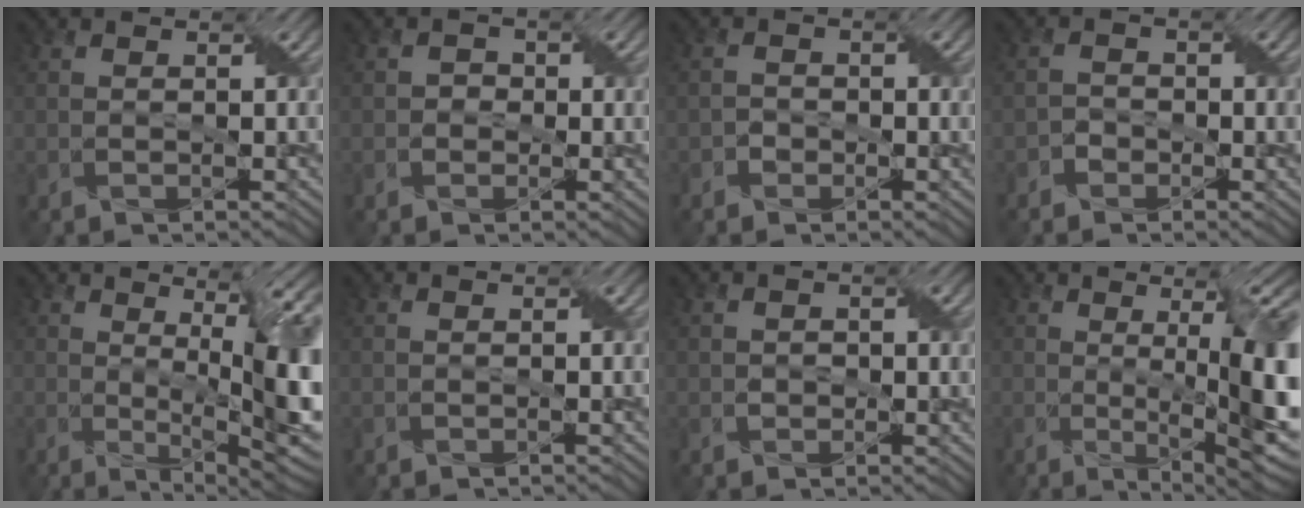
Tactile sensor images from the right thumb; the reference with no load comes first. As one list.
[{"total": 1.6, "force": [-0.3, 1.5, 0.5], "torque": [-0.006, 0.001, -0.007]}, {"total": 1.4, "force": [-0.7, 1.2, 0.4], "torque": [-0.006, 0.003, -0.014]}, {"total": 1.7, "force": [-1.2, 1.2, 0.4], "torque": [-0.009, 0.006, -0.026]}, {"total": 12.9, "force": [1.4, 4.0, 12.2], "torque": [-0.170, 0.006, 0.026]}, {"total": 0.0}, {"total": 1.4, "force": [0.0, 1.2, 0.8], "torque": [-0.018, -0.004, 0.000]}, {"total": 11.4, "force": [-0.2, 2.8, 11.0], "torque": [-0.154, -0.004, 0.002]}]